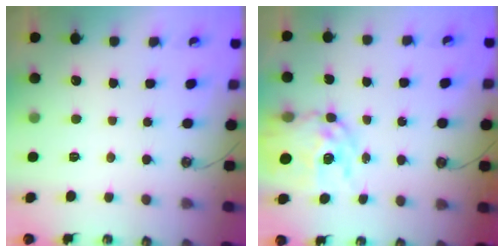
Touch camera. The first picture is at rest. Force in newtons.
{"total": 13.3, "press": 13.2, "slide": 1.4}